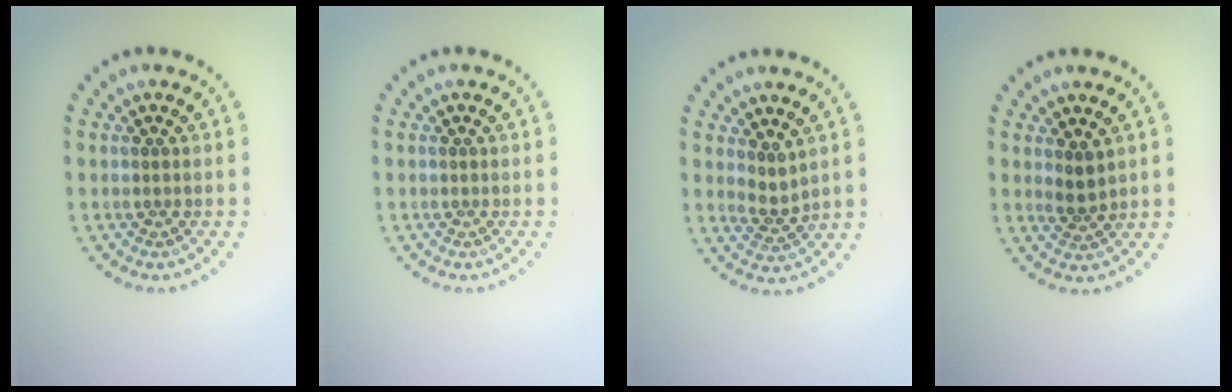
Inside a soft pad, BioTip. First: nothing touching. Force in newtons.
{"total": 0.0}
{"total": 1.7, "press": 1.3, "slide": 1.1}
{"total": 1.7, "press": 1.4, "slide": 1.0}